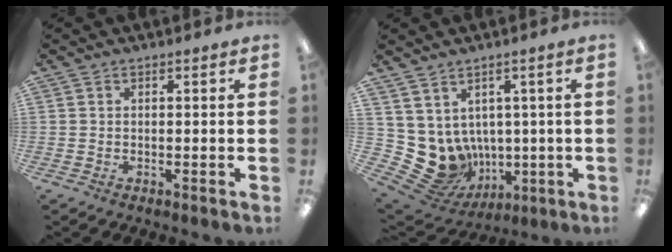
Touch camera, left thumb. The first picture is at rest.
{"total": 9.3, "force": [-0.6, 8.6, 3.4], "torque": [-0.100, -0.024, 0.005]}